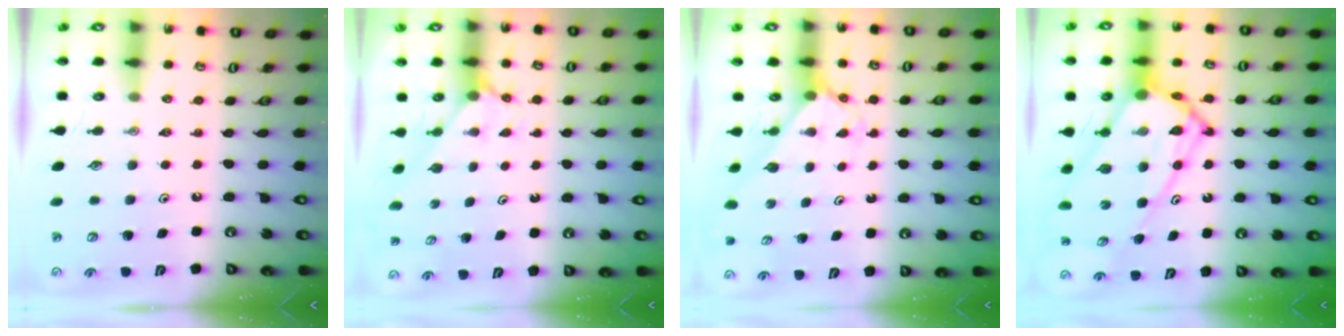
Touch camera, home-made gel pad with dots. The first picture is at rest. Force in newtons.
{"total": 2.4, "press": 2.4, "slide": 0.2}
{"total": 2.4, "press": 2.4, "slide": 0.2}
{"total": 19.7, "press": 19.6, "slide": 1.6}